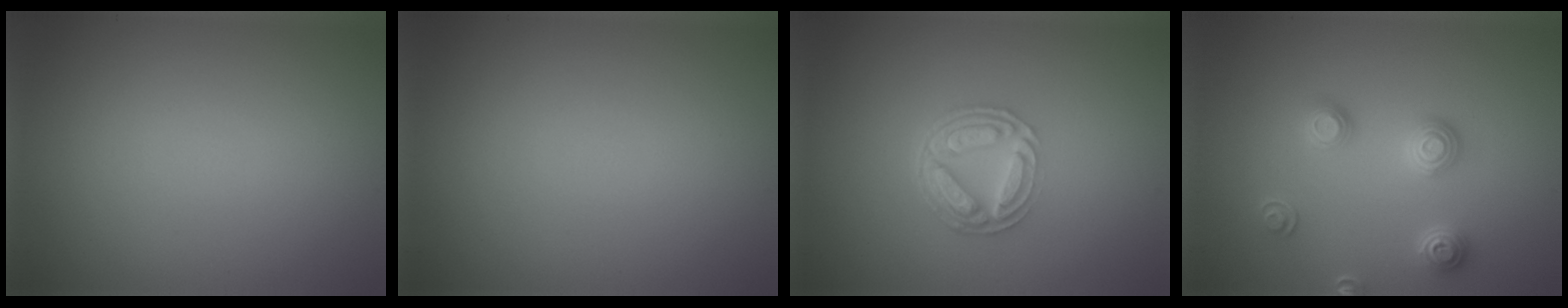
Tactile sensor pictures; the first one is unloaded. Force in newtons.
{"total": 0.0}
{"total": 5.0, "press": 3.7, "slide": 3.3}
{"total": 2.9, "press": 2.7, "slide": 1.1}